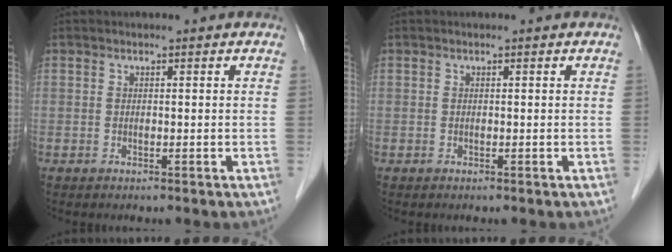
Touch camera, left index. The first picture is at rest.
{"total": 0.0}